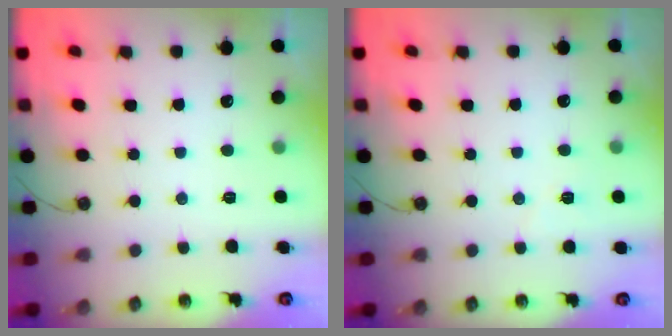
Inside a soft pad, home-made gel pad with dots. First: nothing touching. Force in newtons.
{"total": 3.7, "press": 3.4, "slide": 1.4}